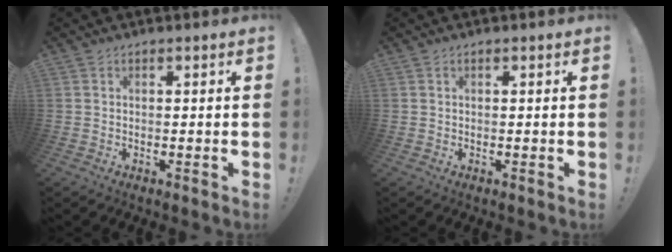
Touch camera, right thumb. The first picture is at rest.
{"total": 0.0}